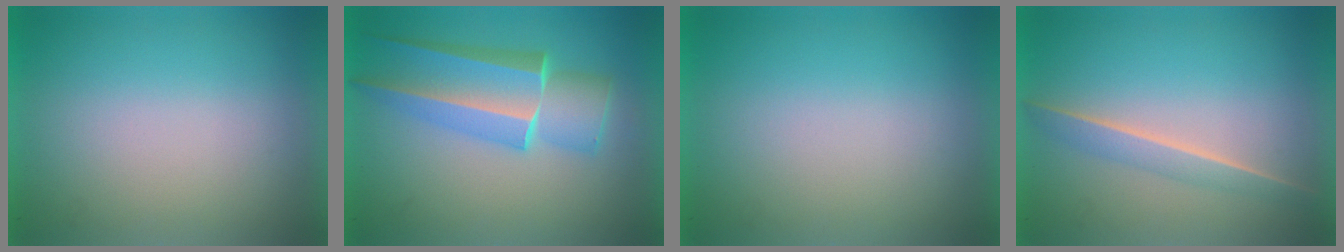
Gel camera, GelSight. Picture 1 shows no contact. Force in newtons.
{"total": 4.9}
{"total": 0.0}
{"total": 1.7}